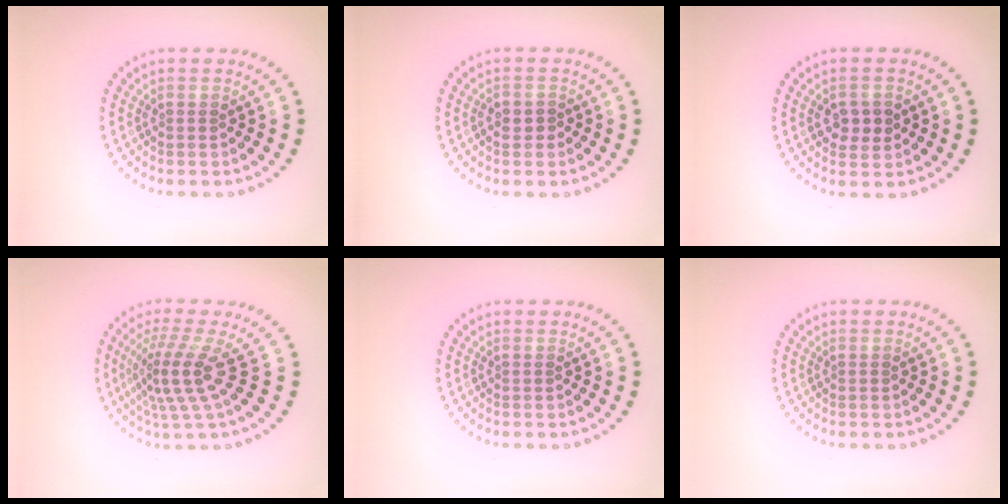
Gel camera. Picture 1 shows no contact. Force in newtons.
{"total": 0.9, "press": 0.9, "slide": 0.2}
{"total": 2.4, "press": 2.3, "slide": 0.3}
{"total": 4.3, "press": 2.9, "slide": 3.2}
{"total": 0.0}
{"total": 0.0}